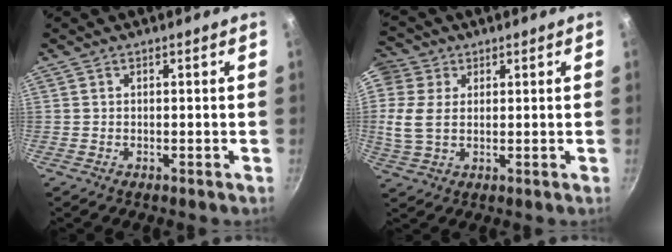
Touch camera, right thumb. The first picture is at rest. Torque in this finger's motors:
{"motor_torque": [0.31, 2.06, 1.17, 1.60, 0.29]}